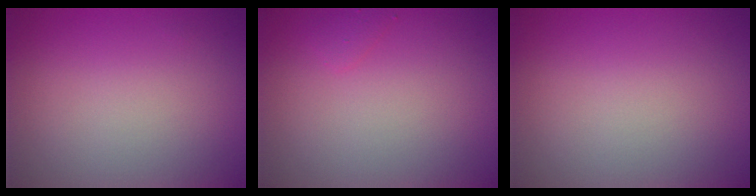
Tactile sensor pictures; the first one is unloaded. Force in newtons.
{"total": 0.8, "press": 0.8, "slide": 0.0}
{"total": 0.0}